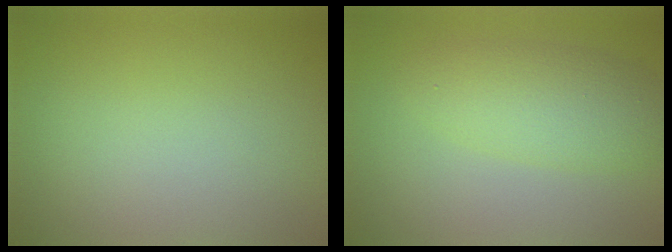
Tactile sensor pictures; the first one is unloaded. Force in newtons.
{"total": 4.2, "press": 4.2, "slide": 0.1}